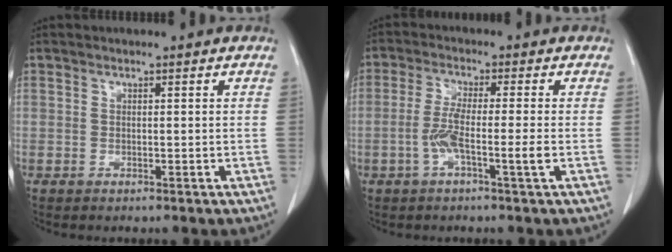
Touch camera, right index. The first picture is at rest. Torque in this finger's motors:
{"motor_torque": [0.91, -0.28, 0.45, 0.13]}